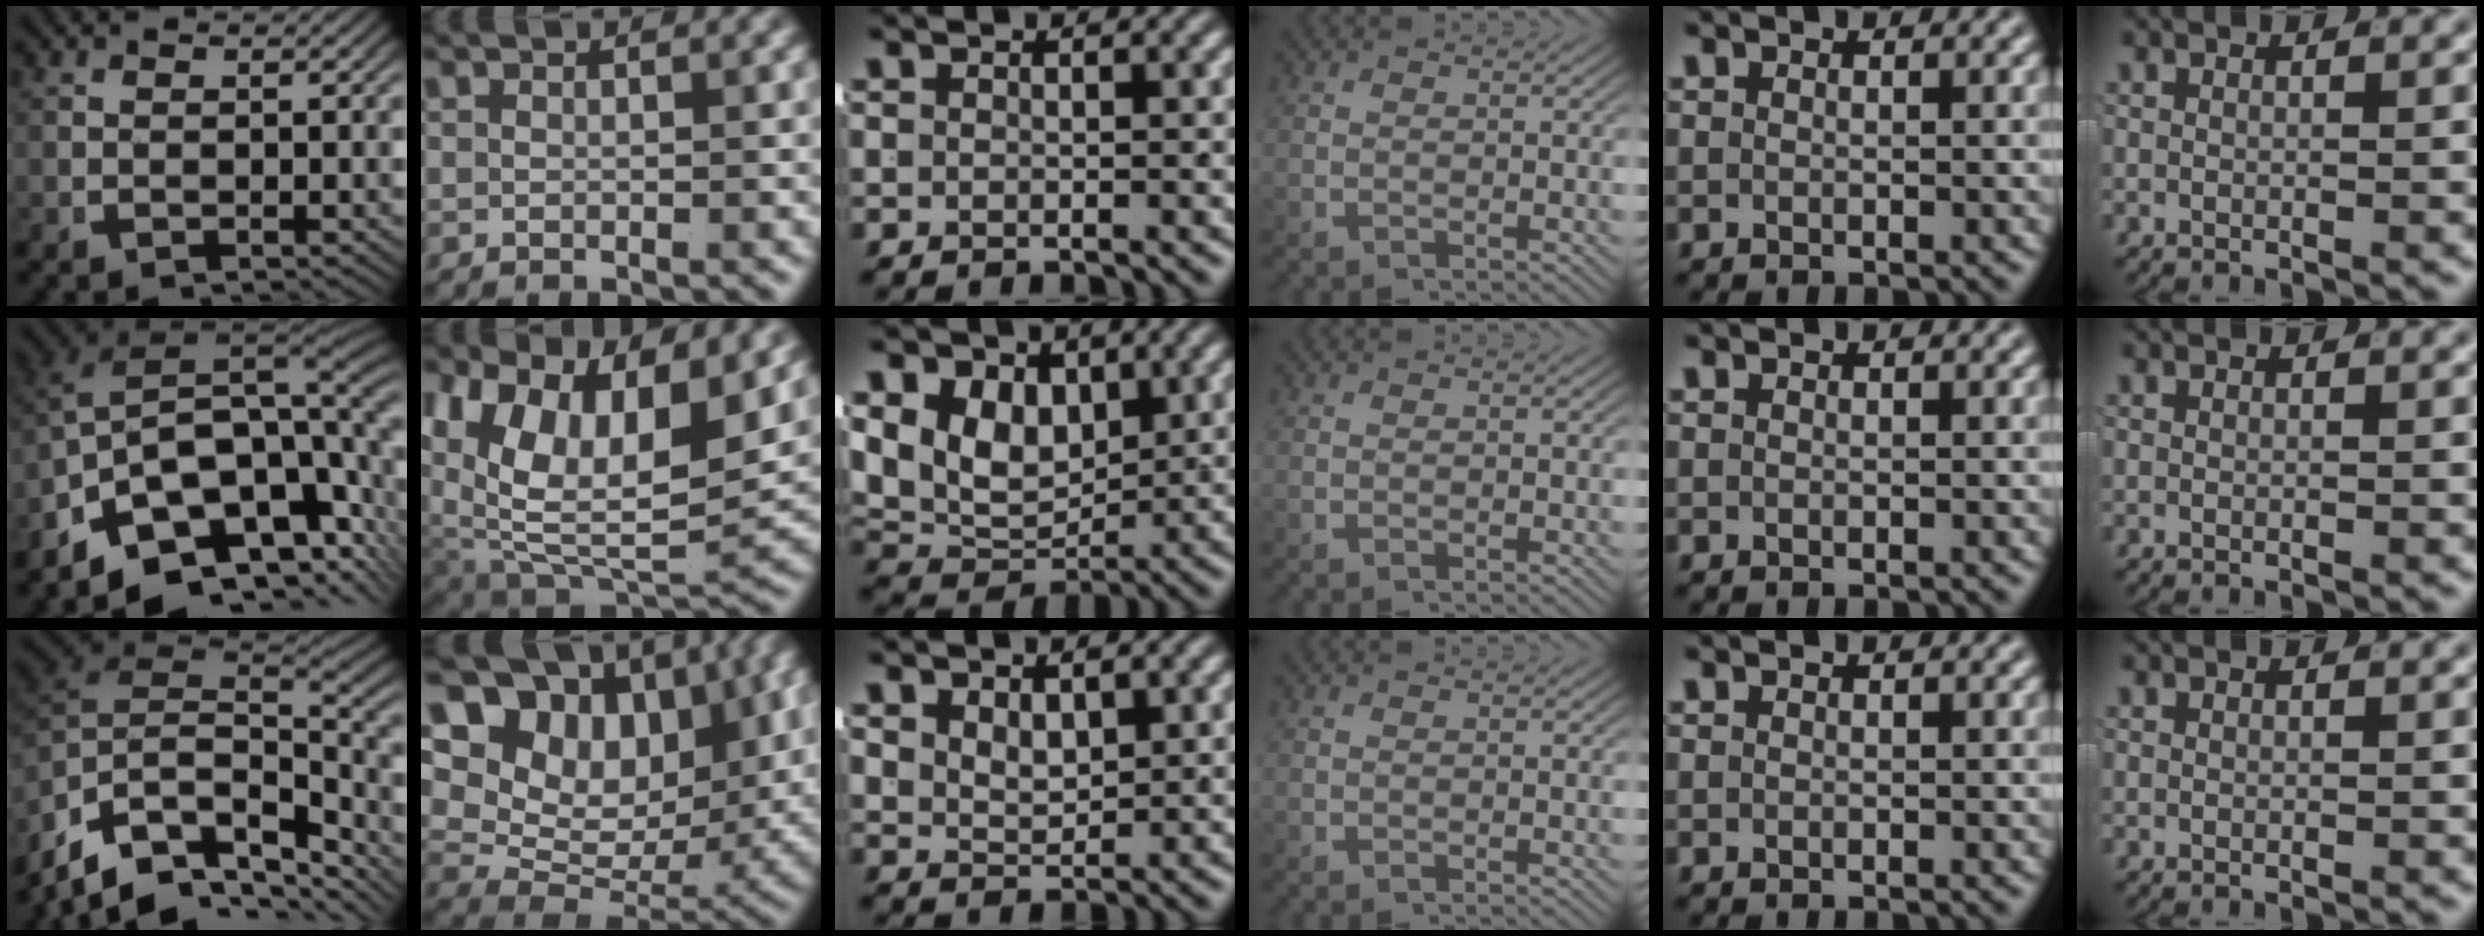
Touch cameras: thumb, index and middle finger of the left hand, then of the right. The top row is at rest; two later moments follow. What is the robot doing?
{"motion": "lift_and_place", "object": "shirt"}